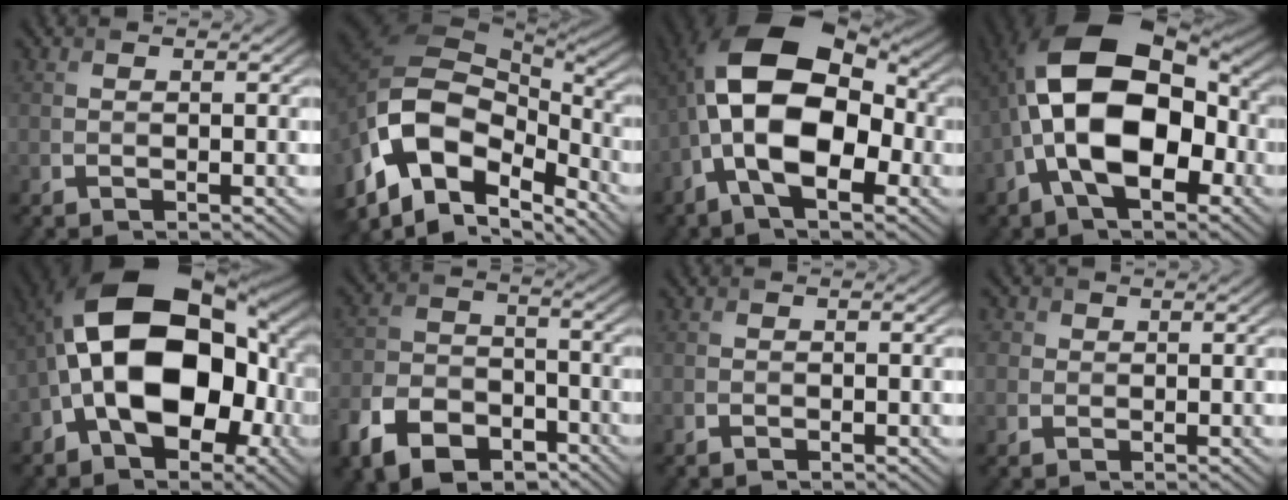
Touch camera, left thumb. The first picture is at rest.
{"total": 17.1, "force": [-6.5, 9.5, 12.6], "torque": [-0.294, -0.016, -0.109]}
{"total": 15.9, "force": [-1.4, 8.8, 13.2], "torque": [-0.249, 0.019, -0.042]}
{"total": 17.5, "force": [-1.7, 9.8, 14.4], "torque": [-0.258, 0.021, -0.047]}
{"total": 19.2, "force": [-1.7, 11.7, 15.2], "torque": [-0.244, 0.004, -0.039]}
{"total": 10.8, "force": [-6.8, 6.3, 5.4], "torque": [-0.126, -0.019, -0.142]}
{"total": 0.6, "force": [-0.4, 0.3, 0.2], "torque": [-0.004, -0.003, -0.006]}
{"total": 2.4, "force": [0.9, 2.1, 0.7], "torque": [-0.026, 0.000, 0.012]}